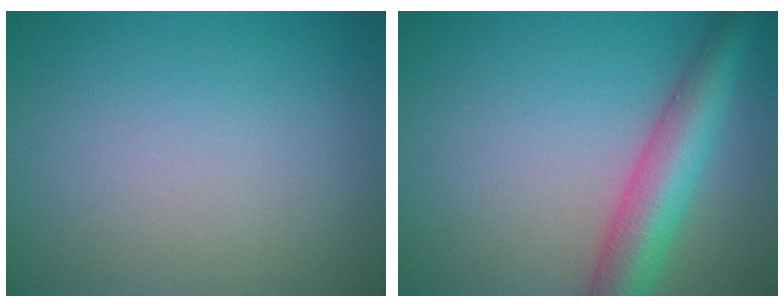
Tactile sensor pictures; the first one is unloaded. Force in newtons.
{"total": 6.5, "press": 6.5, "slide": 0.2}